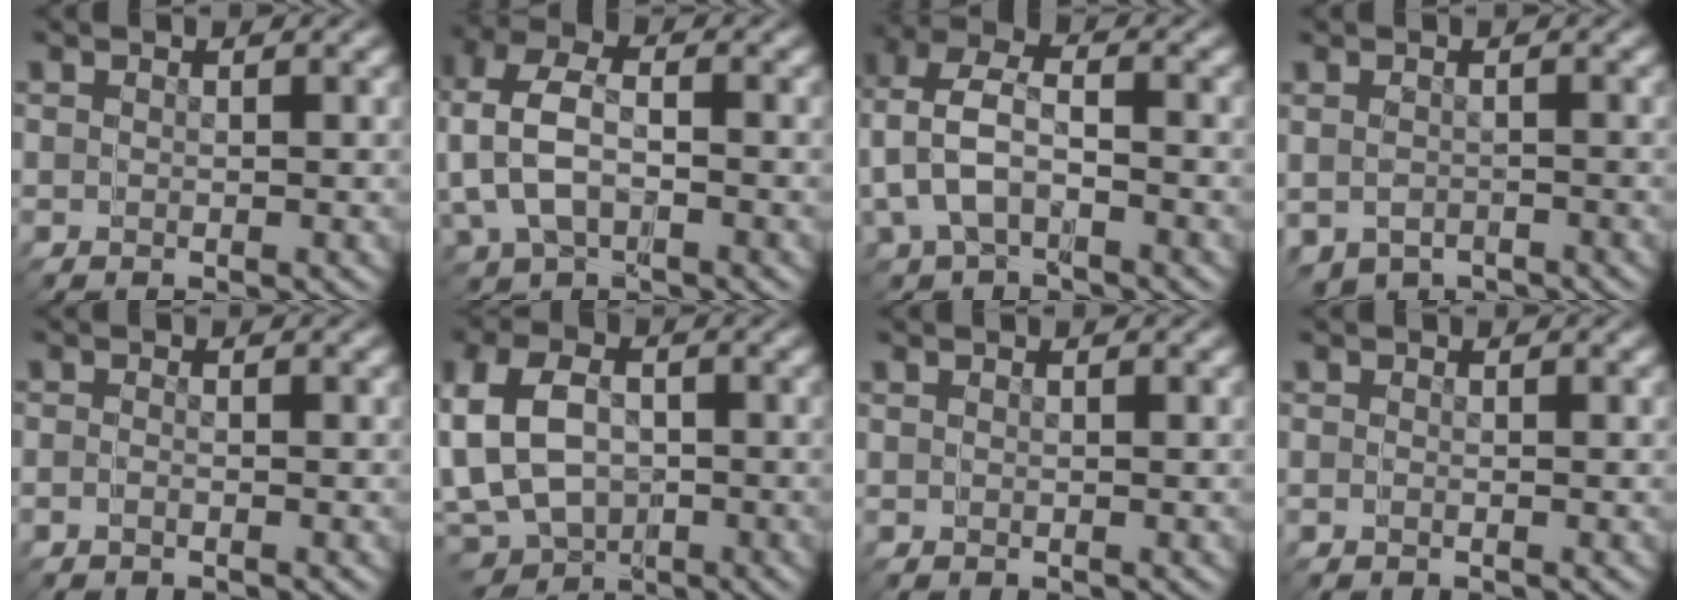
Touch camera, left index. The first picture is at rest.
{"total": 4.1, "force": [1.2, 3.8, 0.8], "torque": [-0.062, 0.011, 0.003]}
{"total": 6.9, "force": [-1.1, 6.6, 1.8], "torque": [-0.084, -0.016, -0.026]}
{"total": 1.3, "force": [-0.7, -0.8, -0.8], "torque": [0.001, -0.004, -0.007]}
{"total": 2.3, "force": [-1.4, -1.8, -0.6], "torque": [0.001, -0.004, -0.021]}
{"total": 8.6, "force": [-1.9, 7.9, 2.9], "torque": [-0.078, -0.037, -0.021]}
{"total": 0.0}
{"total": 0.8, "force": [-0.5, -0.5, -0.3], "torque": [-0.002, -0.004, -0.007]}